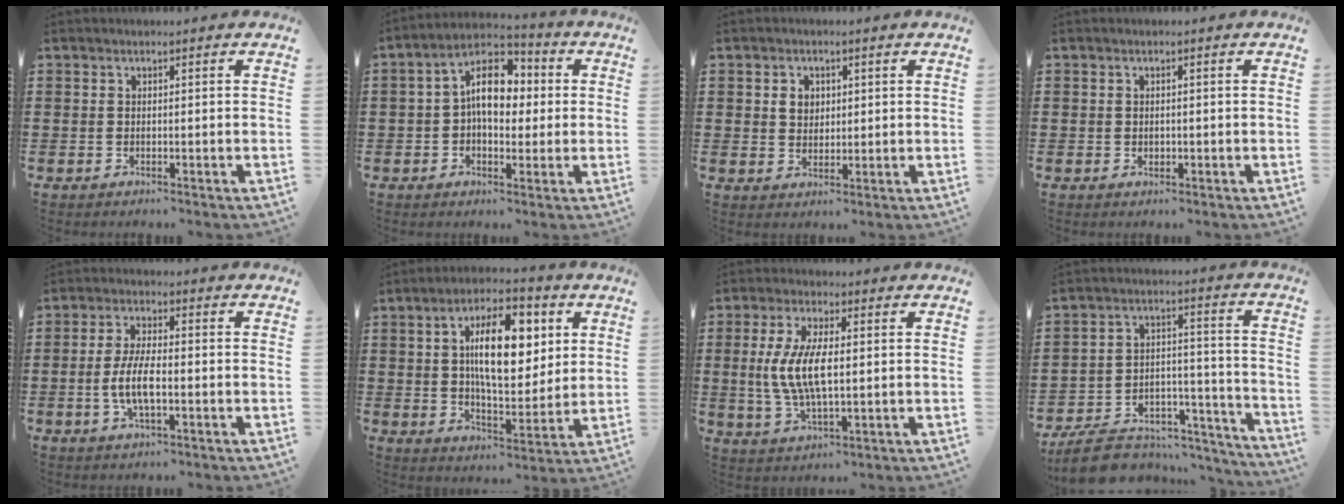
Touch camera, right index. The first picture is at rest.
{"total": 9.5, "force": [0.8, 5.7, 7.6], "torque": [-0.126, 0.015, 0.010]}
{"total": 2.7, "force": [0.8, 2.3, 1.2], "torque": [-0.032, 0.011, 0.013]}
{"total": 0.6, "force": [0.1, 0.6, 0.2], "torque": [-0.005, 0.004, 0.001]}
{"total": 6.1, "force": [-1.4, 2.0, 5.6], "torque": [-0.130, -0.006, -0.036]}
{"total": 13.0, "force": [3.4, 5.8, 11.1], "torque": [-0.179, 0.005, 0.051]}
{"total": 8.9, "force": [0.3, 3.5, 8.2], "torque": [-0.186, -0.002, -0.004]}
{"total": 8.8, "force": [-7.6, 3.3, 3.0], "torque": [-0.049, 0.024, -0.142]}